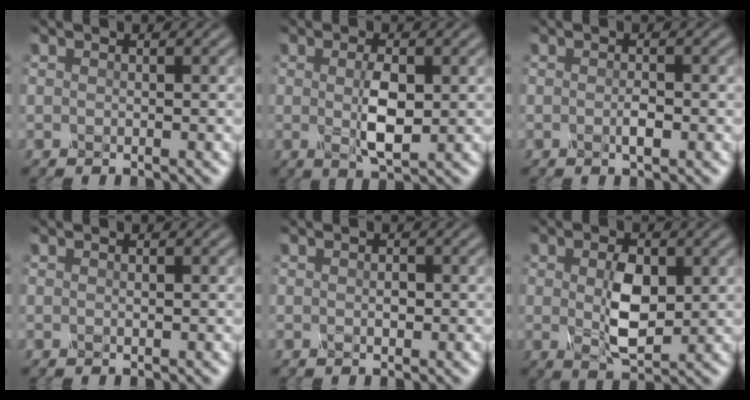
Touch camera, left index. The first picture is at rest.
{"total": 3.0, "force": [0.2, 0.8, 2.9], "torque": [-0.065, 0.000, 0.008]}
{"total": 0.8, "force": [-0.2, 0.0, 0.7], "torque": [-0.021, 0.004, -0.006]}
{"total": 0.0}
{"total": 0.0}
{"total": 4.0, "force": [0.5, 2.0, 3.4], "torque": [-0.073, 0.003, 0.014]}